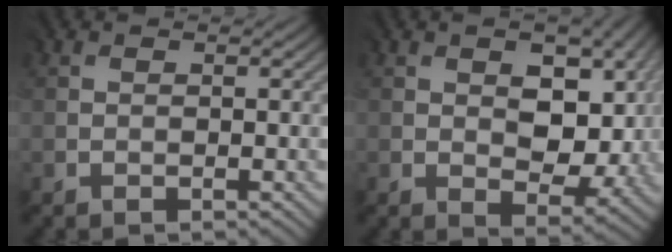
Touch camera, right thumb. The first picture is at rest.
{"total": 8.8, "force": [1.0, 5.3, 7.0], "torque": [-0.100, -0.008, 0.020]}